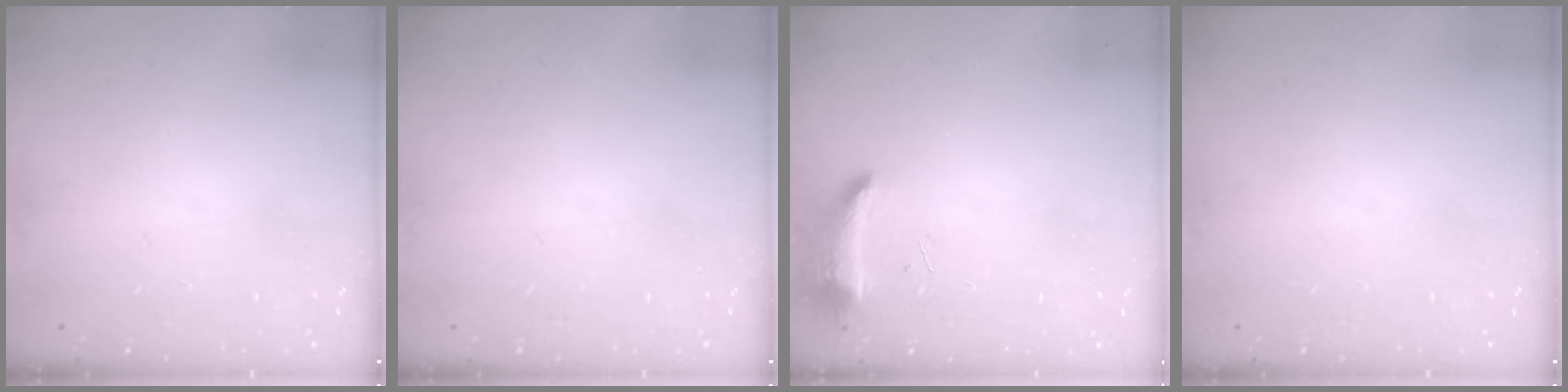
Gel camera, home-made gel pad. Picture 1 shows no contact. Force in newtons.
{"total": 0.0}
{"total": 8.5, "press": 8.3, "slide": 2.0}
{"total": 0.0}